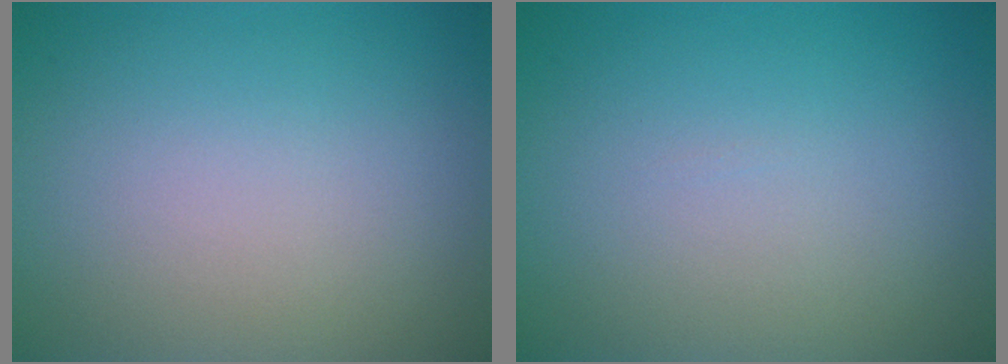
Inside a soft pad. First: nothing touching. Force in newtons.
{"total": 0.0}